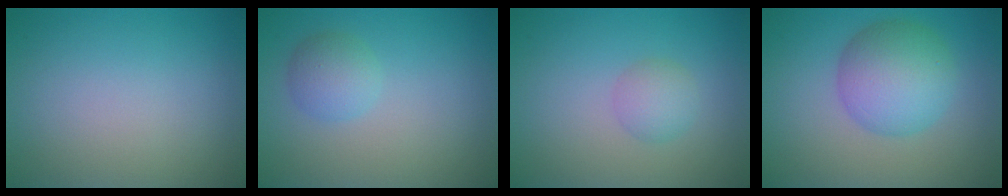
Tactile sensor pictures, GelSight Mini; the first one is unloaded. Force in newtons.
{"total": 2.3, "press": 2.3, "slide": 0.1}
{"total": 1.9, "press": 1.9, "slide": 0.0}
{"total": 6.1, "press": 6.1, "slide": 0.2}